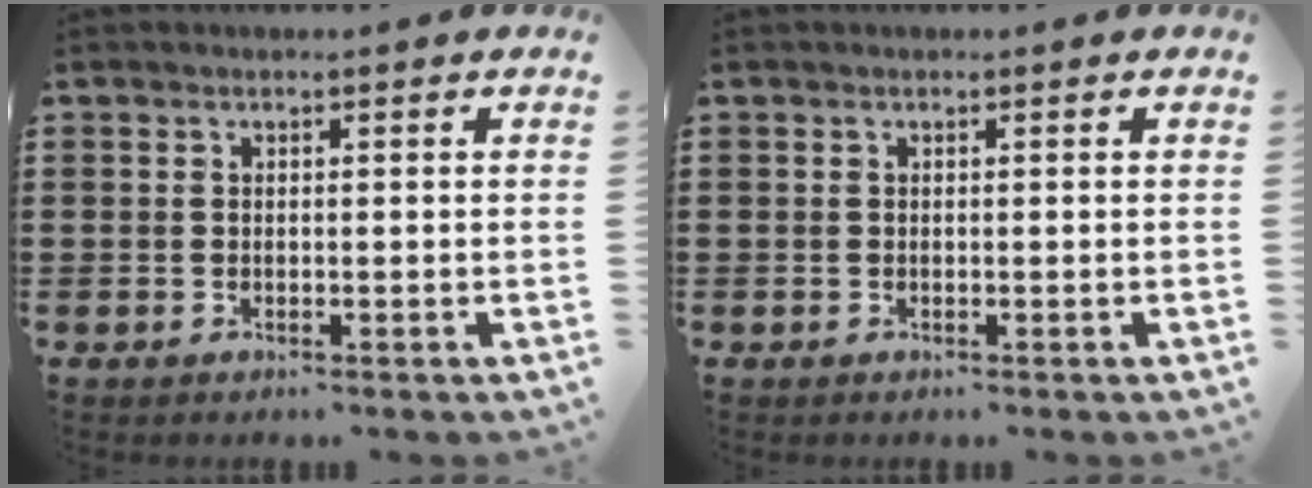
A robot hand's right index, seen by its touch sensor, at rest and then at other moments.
{"total": 0.0}